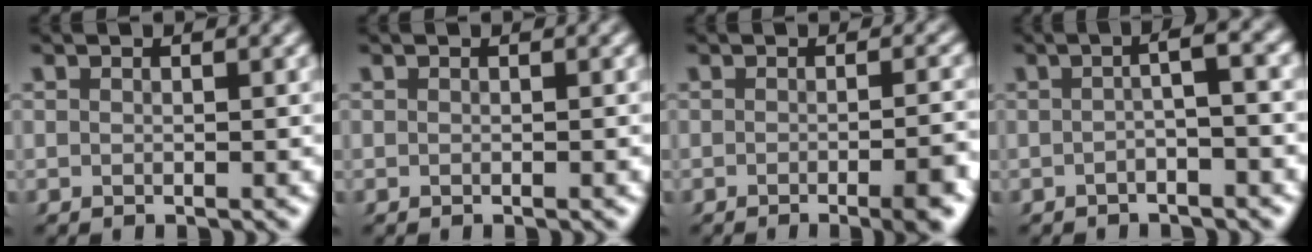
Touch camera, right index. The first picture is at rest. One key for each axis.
{"total": 0.0}
{"total": 3.8, "fx": -1.9, "fy": 0.6, "fz": 3.2, "tx": -0.032, "ty": 0.006, "tz": -0.038}
{"total": 2.7, "fx": -0.4, "fy": 0.2, "fz": 2.7, "tx": -0.030, "ty": 0.014, "tz": -0.013}